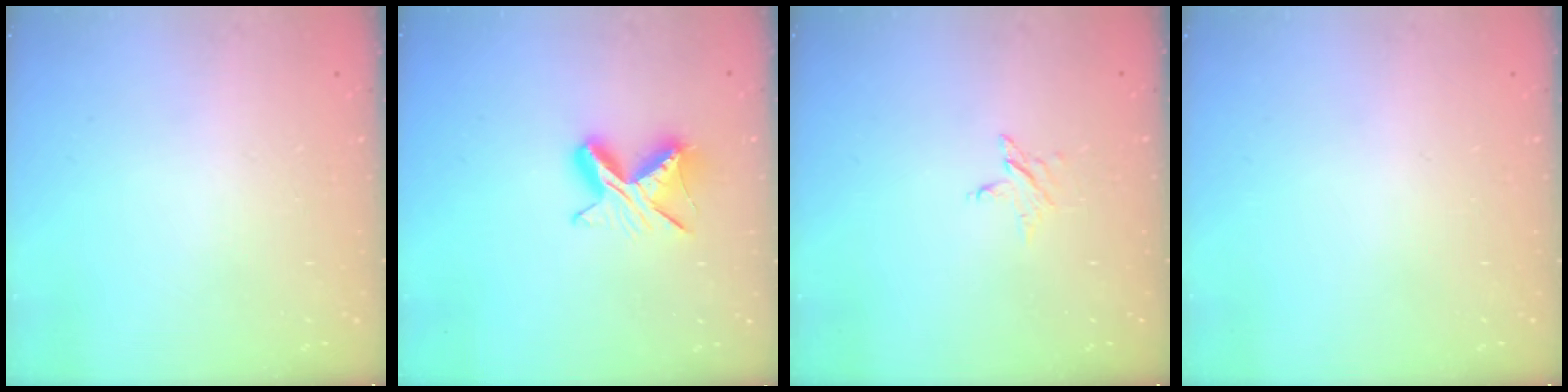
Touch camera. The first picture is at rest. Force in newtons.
{"total": 9.2, "press": 9.2, "slide": 1.0}
{"total": 2.8, "press": 2.8, "slide": 0.3}
{"total": 0.0}